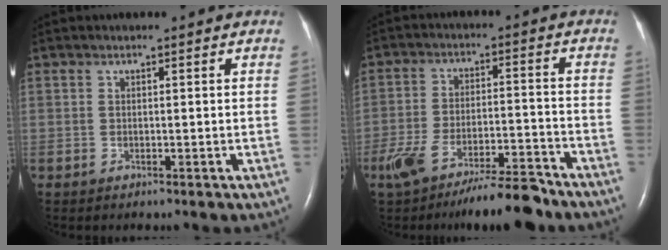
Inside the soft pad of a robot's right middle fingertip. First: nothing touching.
{"total": 12.7, "force": [-10.3, 2.1, 7.1], "torque": [-0.126, -0.010, -0.170]}